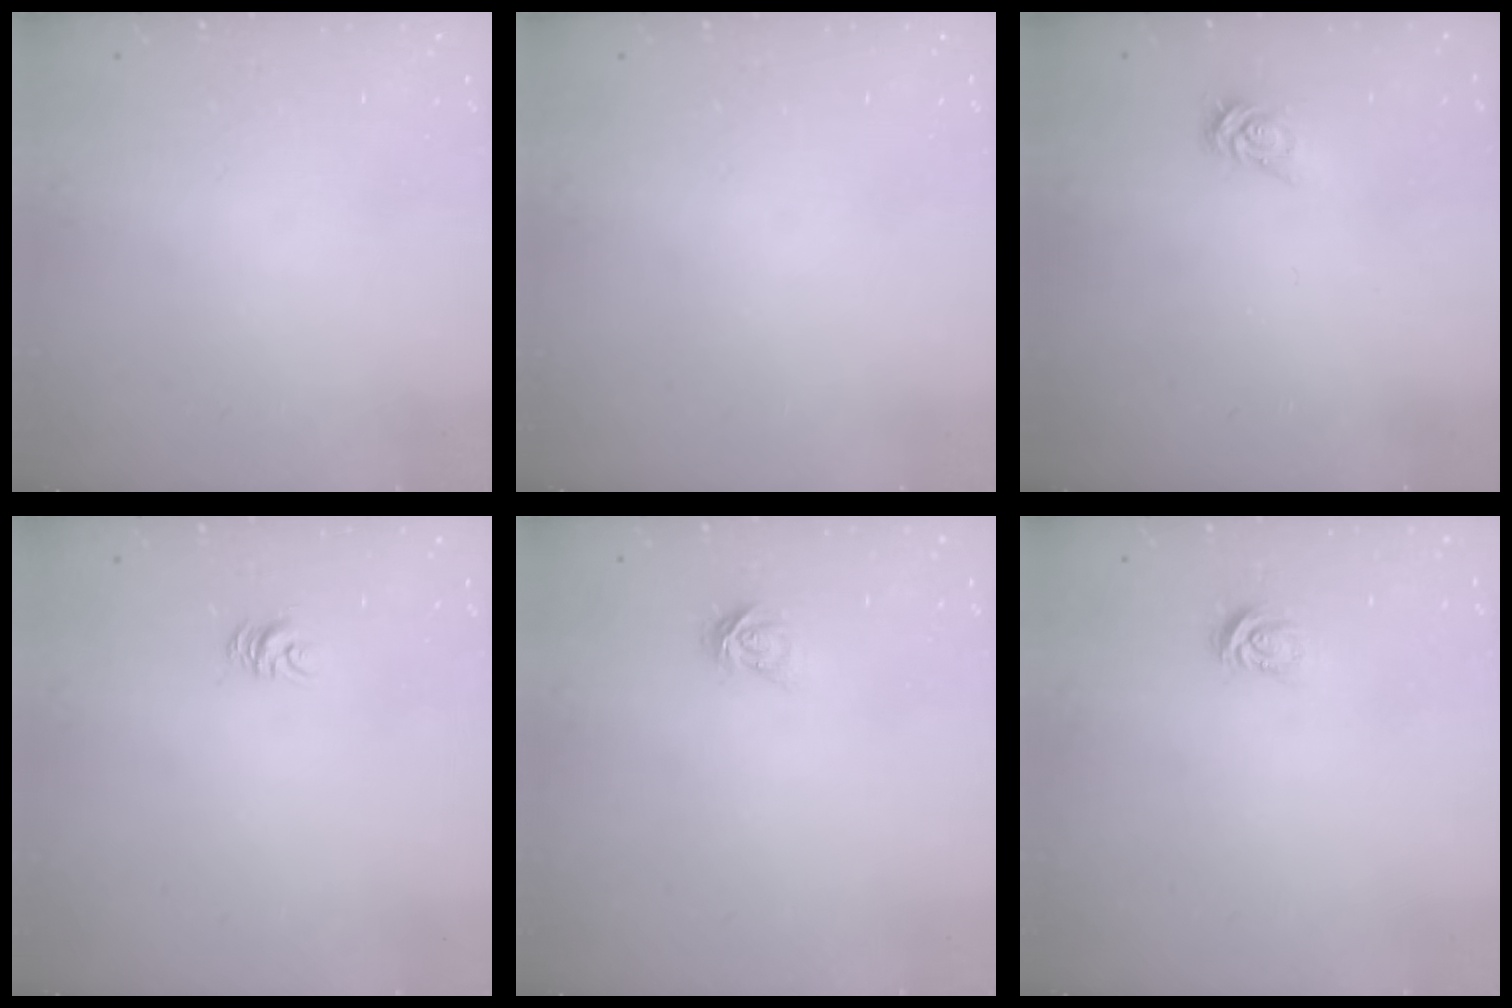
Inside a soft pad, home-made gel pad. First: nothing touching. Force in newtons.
{"total": 0.0}
{"total": 3.2, "press": 3.2, "slide": 0.3}
{"total": 4.9, "press": 4.9, "slide": 0.2}
{"total": 4.1, "press": 4.1, "slide": 0.4}
{"total": 3.3, "press": 3.3, "slide": 0.1}